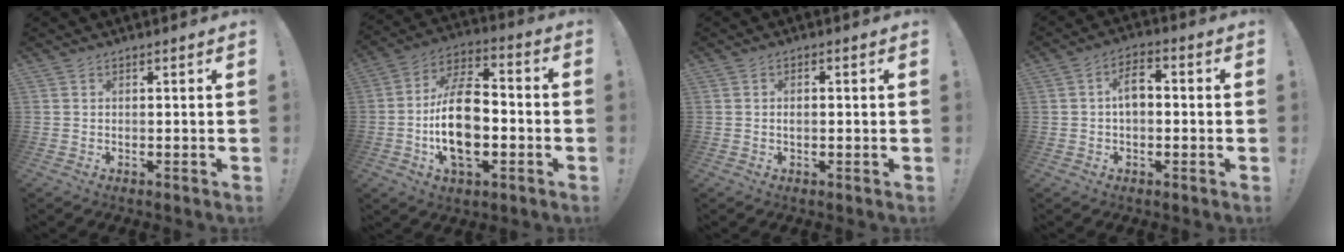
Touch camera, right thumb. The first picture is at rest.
{"total": 18.4, "force": [-3.6, 10.3, 14.8], "torque": [-0.281, 0.010, -0.065]}
{"total": 1.0, "force": [-0.5, 0.4, 0.8], "torque": [-0.018, 0.004, -0.009]}
{"total": 6.1, "force": [-0.1, 3.6, 4.9], "torque": [-0.077, 0.012, -0.003]}